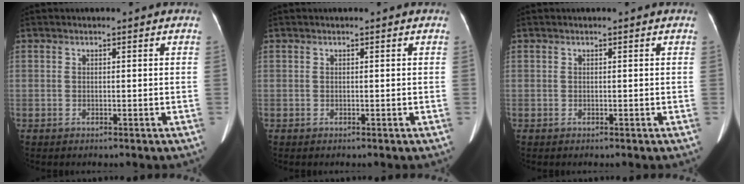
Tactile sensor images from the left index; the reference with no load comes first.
{"total": 0.0}
{"total": 0.0}